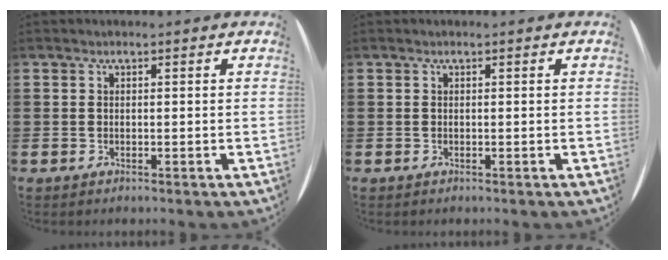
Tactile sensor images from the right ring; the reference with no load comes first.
{"total": 0.0}